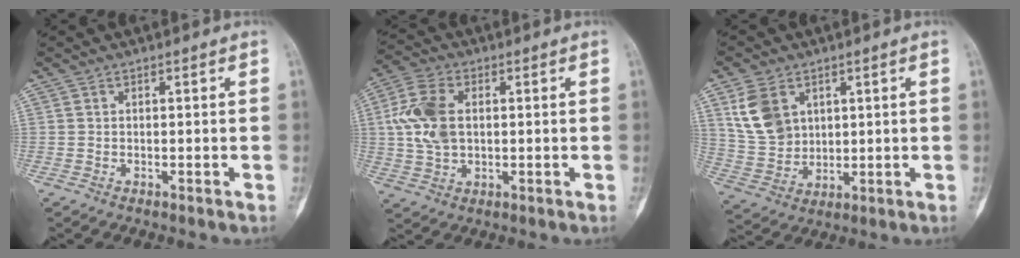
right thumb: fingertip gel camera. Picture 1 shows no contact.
{"total": 10.4, "force": [1.4, 6.6, 7.9], "torque": [-0.169, 0.009, 0.029]}
{"total": 10.0, "force": [4.2, 7.3, 5.3], "torque": [-0.086, -0.014, 0.100]}